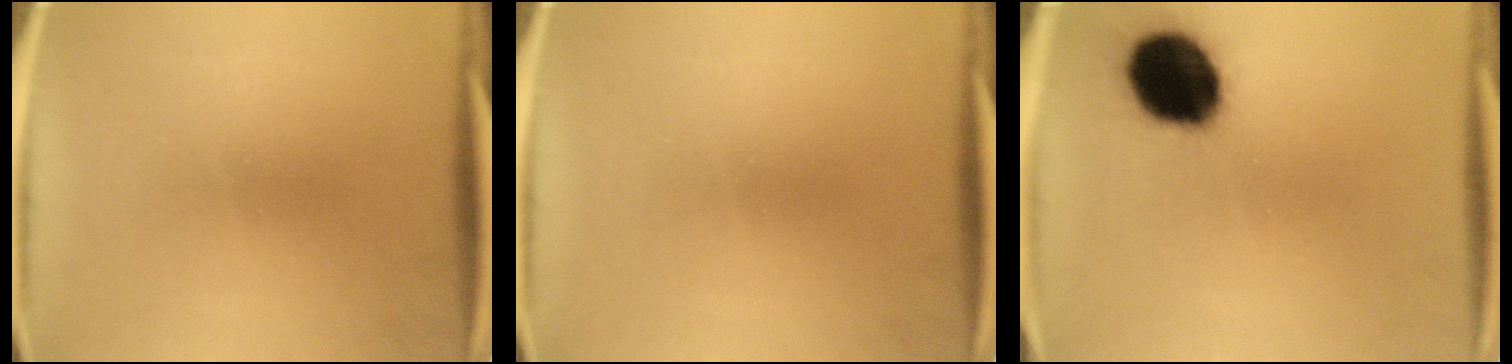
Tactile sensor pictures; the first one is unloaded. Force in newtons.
{"total": 0.0}
{"total": 19.4}